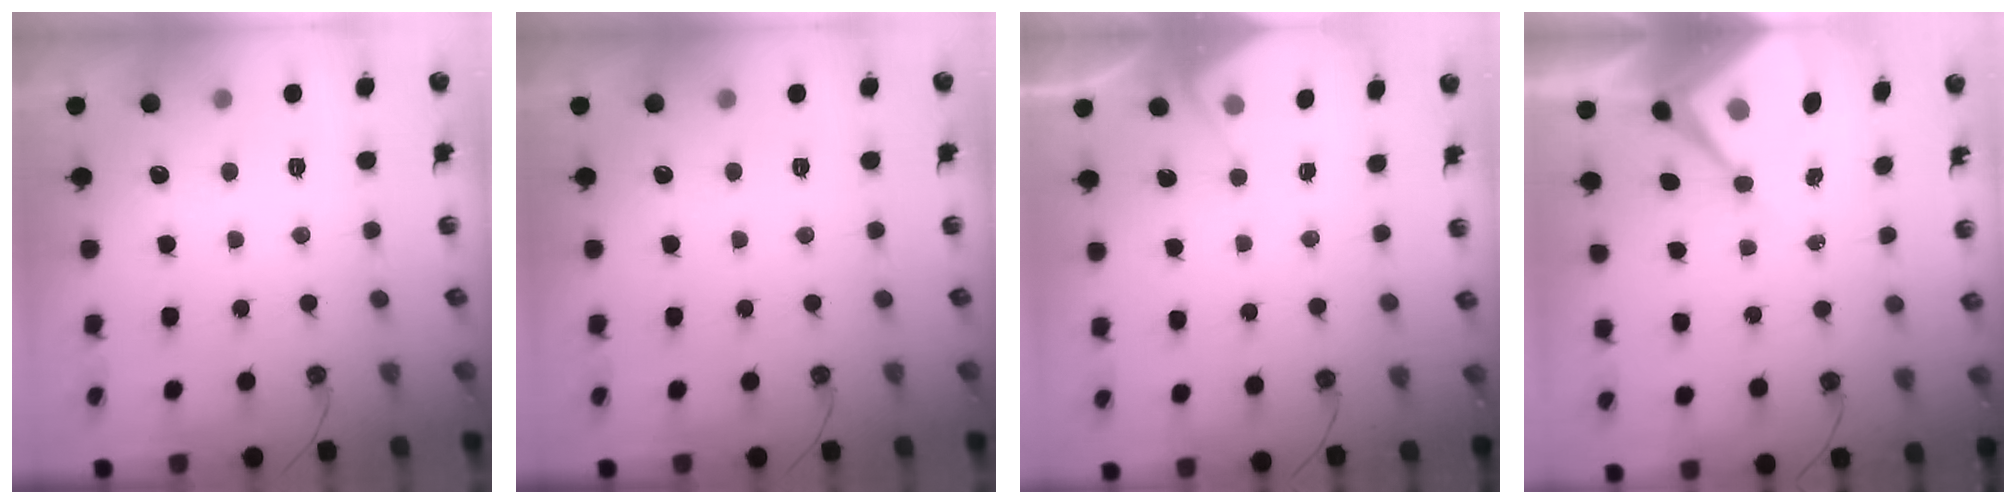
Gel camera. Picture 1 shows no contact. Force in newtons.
{"total": 0.0}
{"total": 3.7, "press": 3.7, "slide": 0.6}
{"total": 9.0, "press": 8.9, "slide": 0.8}